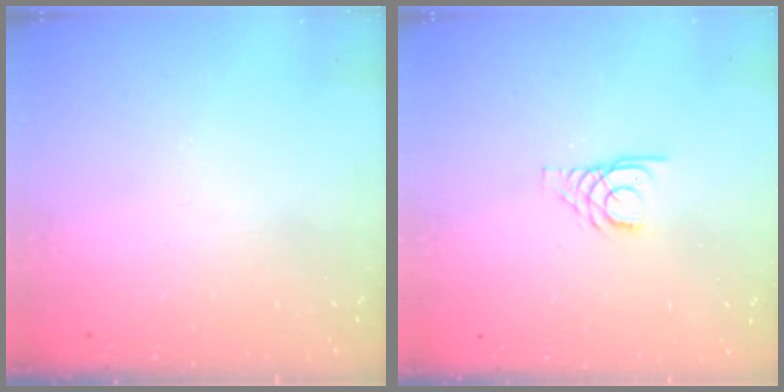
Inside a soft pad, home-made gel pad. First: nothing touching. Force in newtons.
{"total": 3.3, "press": 3.3, "slide": 0.3}